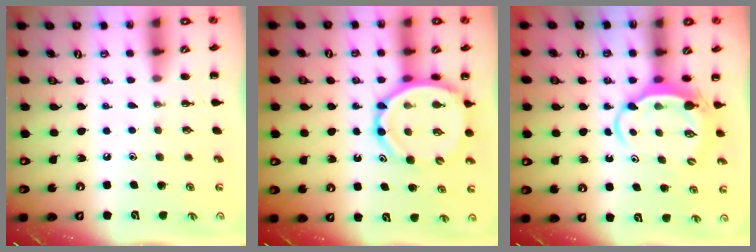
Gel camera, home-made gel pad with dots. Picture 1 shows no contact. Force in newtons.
{"total": 12.8, "press": 12.1, "slide": 4.0}
{"total": 5.0, "press": 4.9, "slide": 0.7}